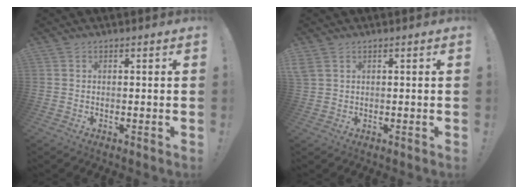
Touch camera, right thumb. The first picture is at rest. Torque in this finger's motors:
{"motor_torque": [1.00, 1.00, 0.89, 0.30, 0.08]}